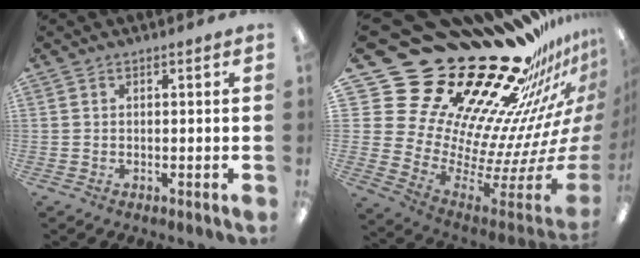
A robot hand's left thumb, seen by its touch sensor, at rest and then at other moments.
{"total": 33.4, "force": [25.4, 15.5, 15.1], "torque": [-0.143, -0.295, 0.527]}